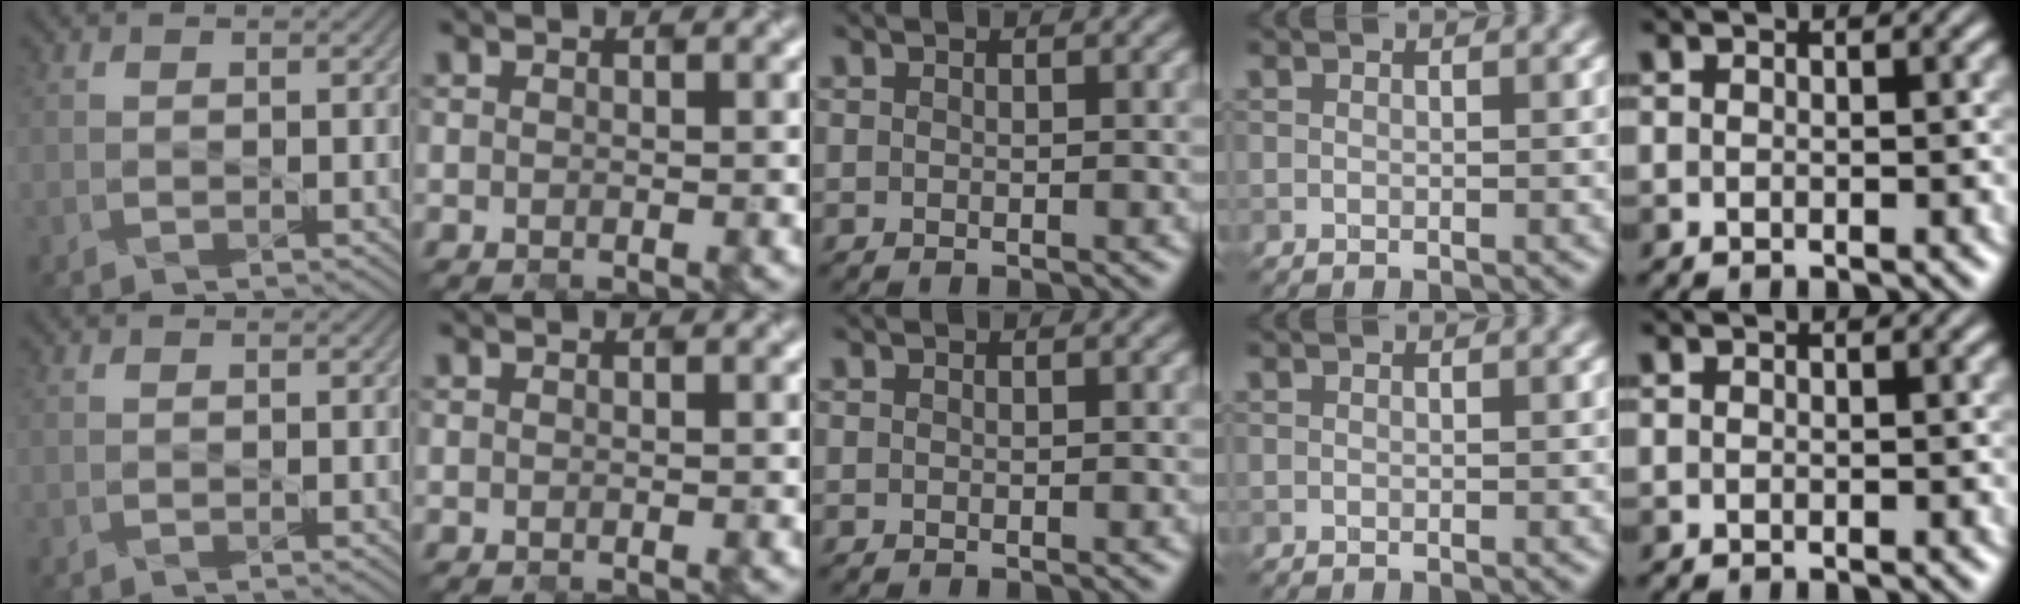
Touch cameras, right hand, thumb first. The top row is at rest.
{}